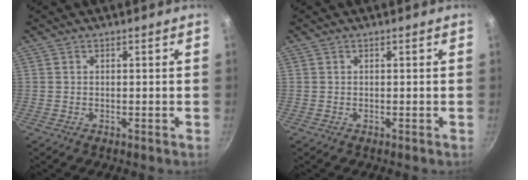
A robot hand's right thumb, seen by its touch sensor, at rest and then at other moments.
{"total": 0.0}